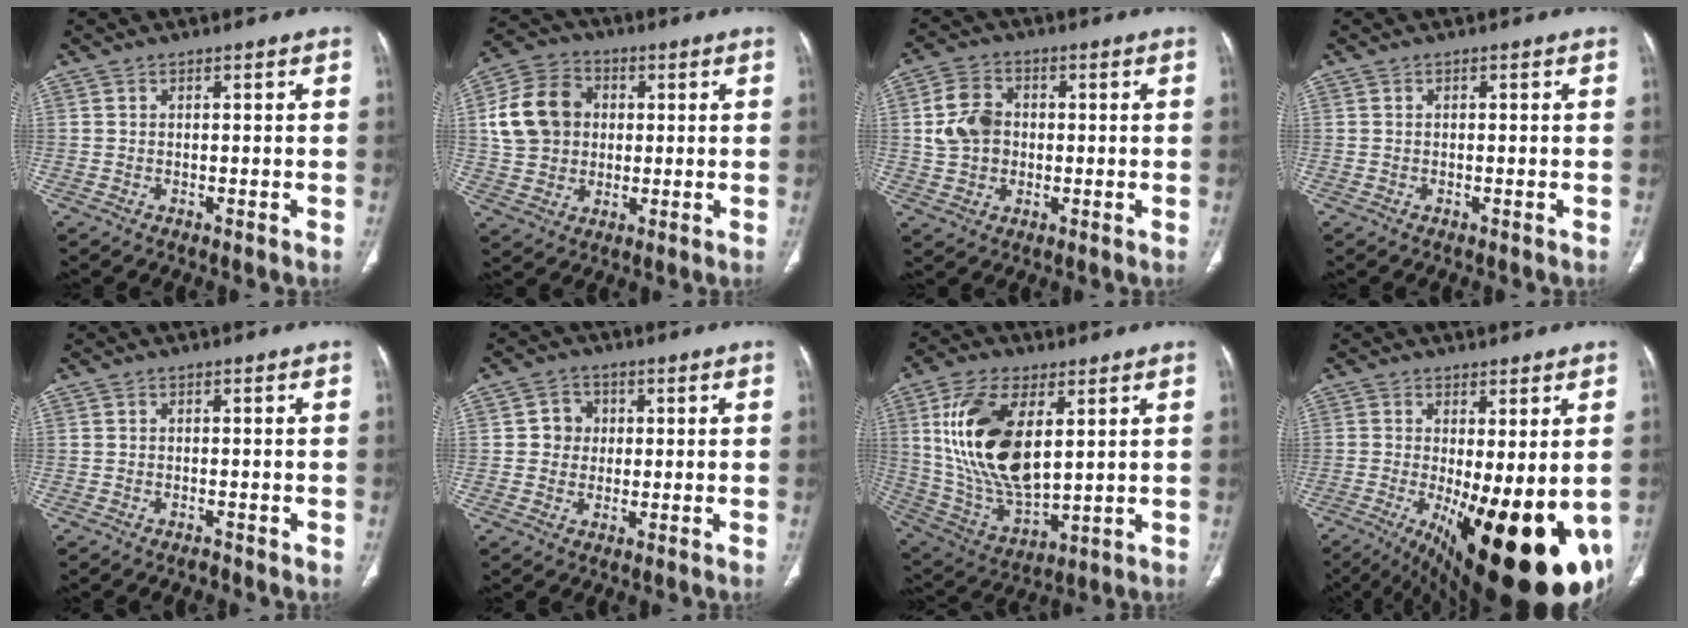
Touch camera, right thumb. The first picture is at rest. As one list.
[{"total": 13.1, "force": [1.8, 11.0, 7.0], "torque": [-0.116, 0.016, 0.032]}, {"total": 8.0, "force": [0.3, 6.4, 4.8], "torque": [-0.078, 0.011, 0.004]}, {"total": 0.0}, {"total": 0.8, "force": [-0.7, 0.2, 0.3], "torque": [-0.009, 0.004, -0.011]}, {"total": 4.4, "force": [0.5, 4.1, 1.4], "torque": [0.006, 0.007, 0.005]}, {"total": 20.0, "force": [5.3, 10.1, 16.5], "torque": [-0.314, -0.025, 0.108]}, {"total": 23.7, "force": [-6.4, 8.1, 21.3], "torque": [-0.255, -0.038, -0.072]}]